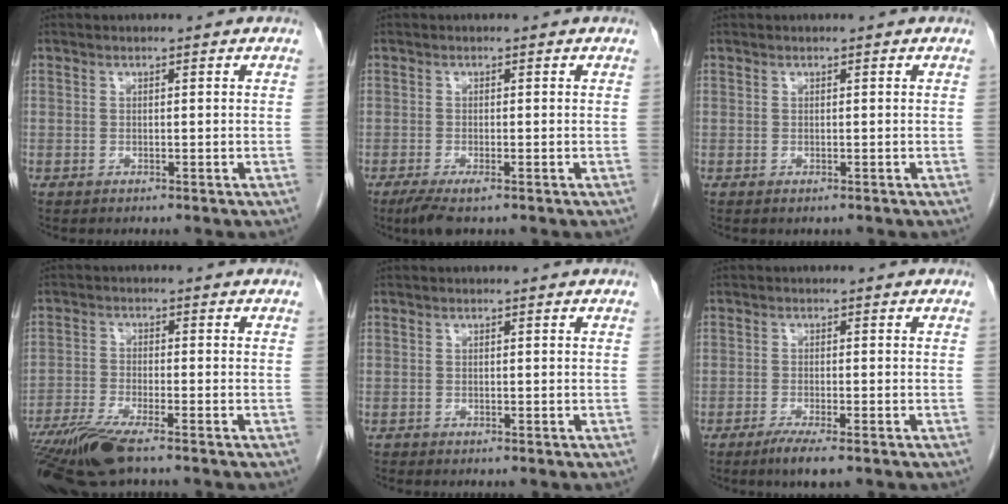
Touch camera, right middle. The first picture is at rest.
{"total": 3.8, "force": [-2.4, 0.8, 2.8], "torque": [-0.054, -0.010, -0.040]}
{"total": 0.0}
{"total": 9.7, "force": [-7.4, 1.0, 6.3], "torque": [-0.117, -0.021, -0.131]}
{"total": 0.0}
{"total": 3.8, "force": [-2.6, 0.3, 2.8], "torque": [-0.050, -0.009, -0.044]}